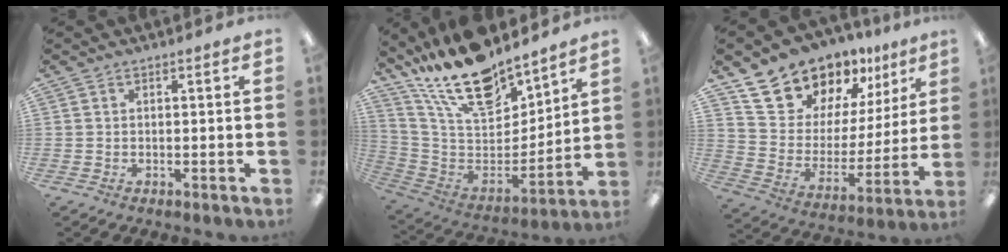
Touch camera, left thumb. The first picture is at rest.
{"total": 21.7, "force": [17.4, 8.1, 10.2], "torque": [-0.198, -0.114, 0.308]}
{"total": 18.3, "force": [15.3, 9.1, 4.1], "torque": [-0.094, -0.120, 0.286]}